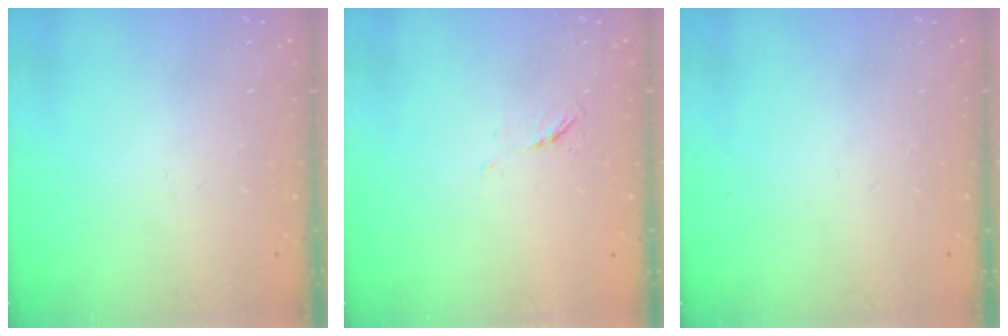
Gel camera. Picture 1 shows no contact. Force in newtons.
{"total": 3.9, "press": 3.8, "slide": 0.7}
{"total": 0.0}